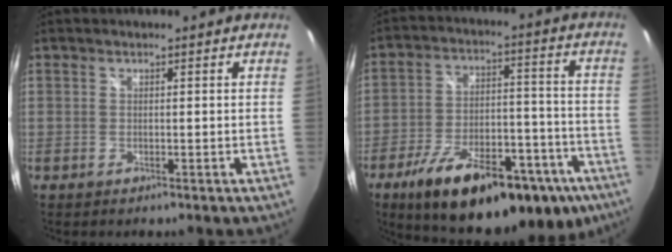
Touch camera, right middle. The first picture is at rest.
{"total": 27.8, "force": [-17.7, 11.2, 18.4], "torque": [-0.293, -0.011, -0.240]}